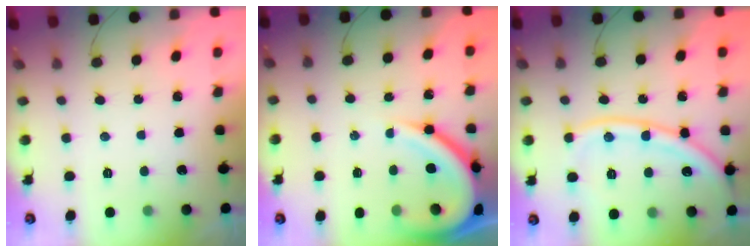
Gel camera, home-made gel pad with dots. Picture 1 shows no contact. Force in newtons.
{"total": 13.4, "press": 13.3, "slide": 1.4}
{"total": 14.0, "press": 13.9, "slide": 1.6}